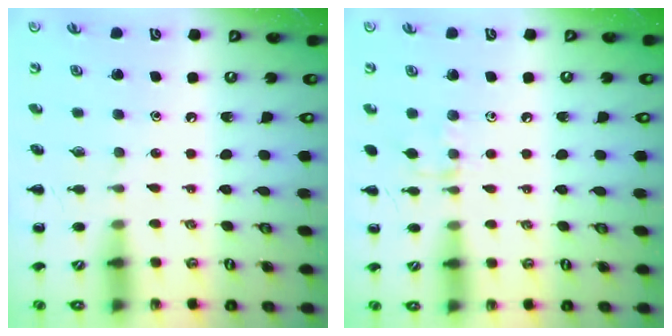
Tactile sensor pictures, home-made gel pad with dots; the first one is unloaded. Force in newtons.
{"total": 6.3, "press": 6.1, "slide": 1.6}